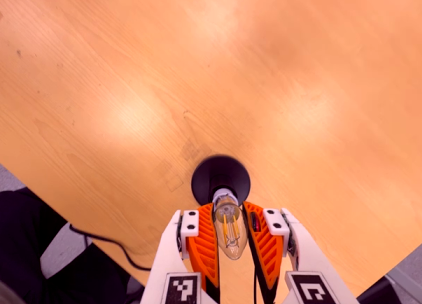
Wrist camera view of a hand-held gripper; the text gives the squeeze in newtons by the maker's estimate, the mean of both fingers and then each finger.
{"total": 20.5, "left": 20.9, "right": 20.1}